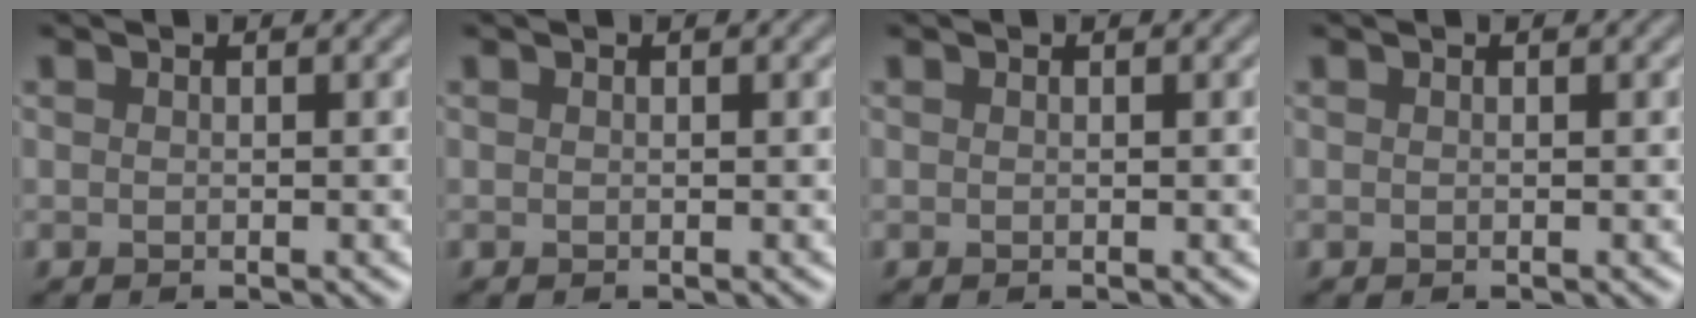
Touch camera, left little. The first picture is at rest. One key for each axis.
{"total": 0.0}
{"total": 0.0}
{"total": 0.0}